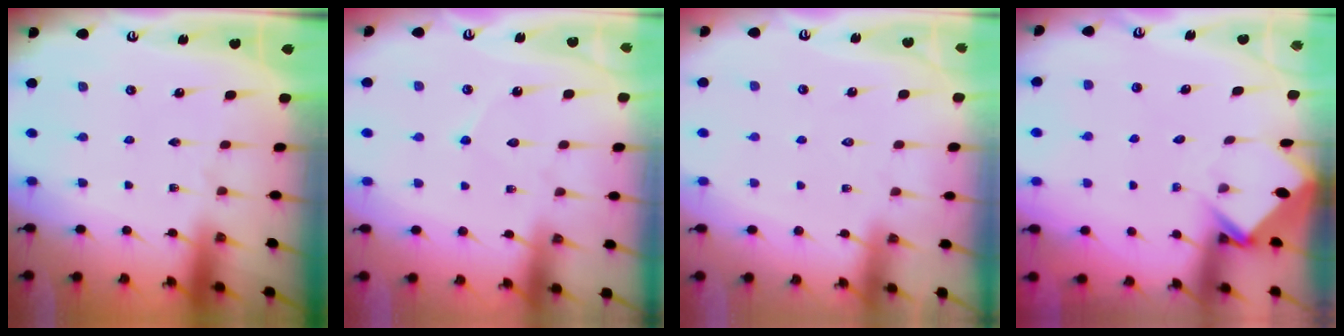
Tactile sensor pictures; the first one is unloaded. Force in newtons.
{"total": 4.0, "press": 4.0, "slide": 0.4}
{"total": 2.9, "press": 2.9, "slide": 0.4}
{"total": 3.8, "press": 3.8, "slide": 0.2}